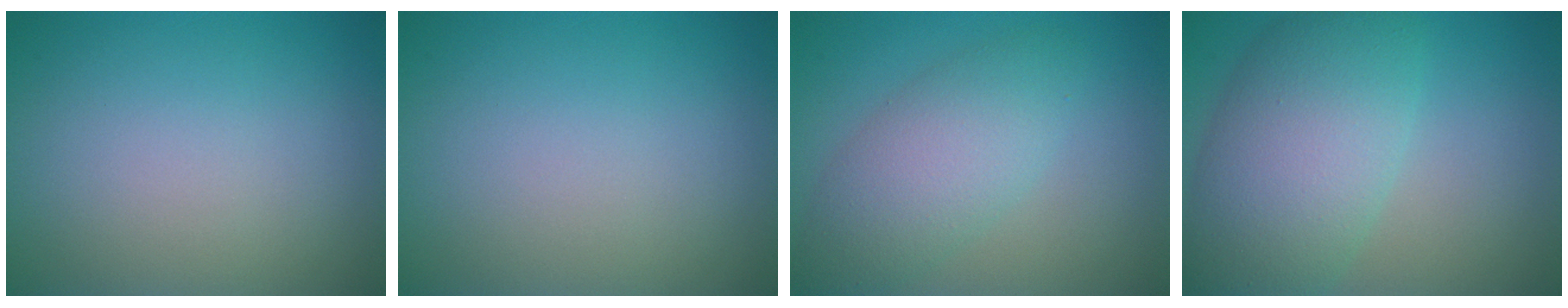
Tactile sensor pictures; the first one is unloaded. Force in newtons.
{"total": 0.0}
{"total": 5.0, "press": 5.0, "slide": 0.1}
{"total": 8.7, "press": 8.7, "slide": 0.2}